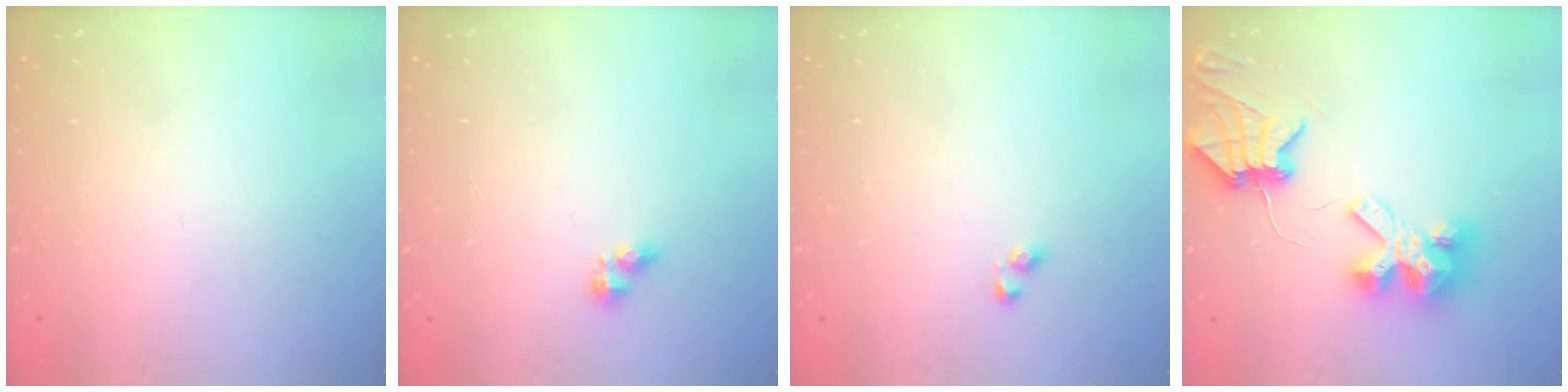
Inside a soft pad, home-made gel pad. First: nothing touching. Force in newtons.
{"total": 6.1, "press": 6.1, "slide": 0.7}
{"total": 2.9, "press": 2.7, "slide": 1.1}
{"total": 8.5, "press": 8.5, "slide": 0.9}